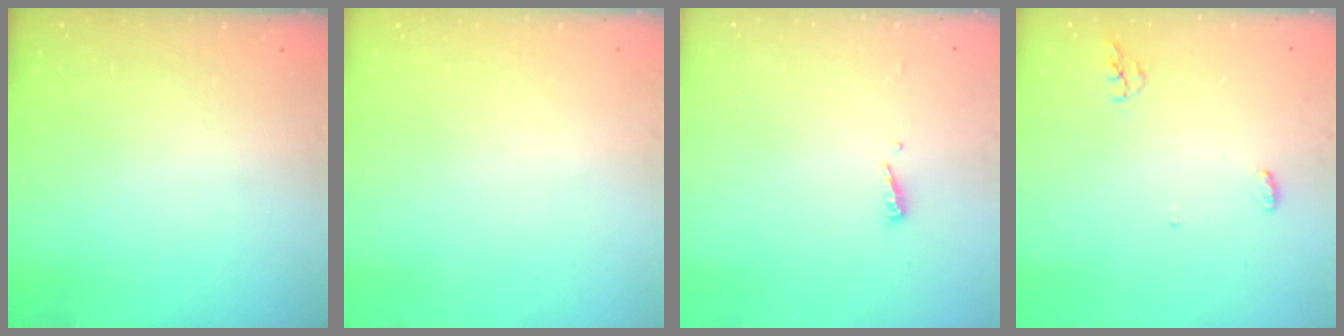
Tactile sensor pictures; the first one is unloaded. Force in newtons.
{"total": 0.0}
{"total": 3.7, "press": 3.6, "slide": 0.5}
{"total": 4.2, "press": 4.1, "slide": 0.9}